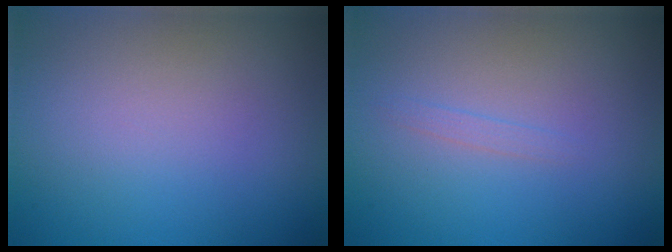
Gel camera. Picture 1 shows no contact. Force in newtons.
{"total": 0.7, "press": 0.7, "slide": 0.0}